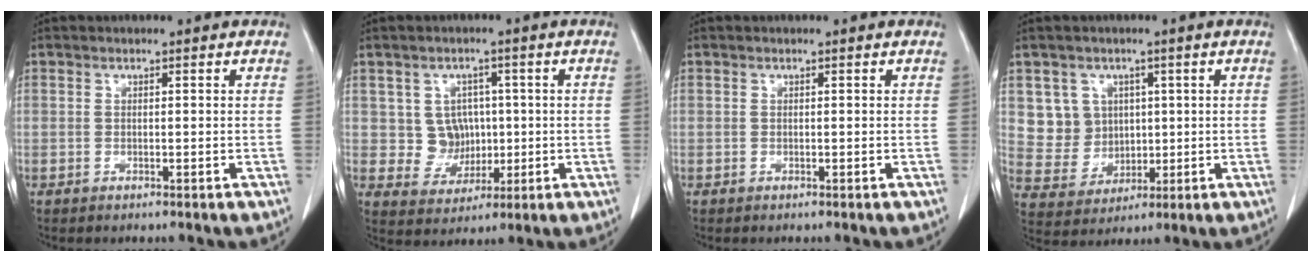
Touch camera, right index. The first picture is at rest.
{"total": 5.6, "force": [0.6, 5.2, 1.8], "torque": [-0.024, 0.011, 0.020]}
{"total": 0.0}
{"total": 6.6, "force": [2.1, 6.2, 1.0], "torque": [-0.021, 0.018, 0.050]}